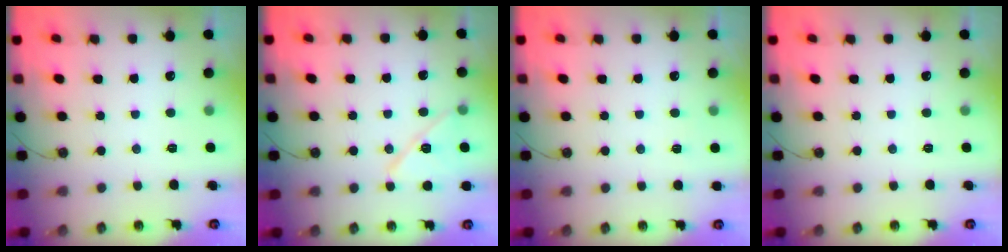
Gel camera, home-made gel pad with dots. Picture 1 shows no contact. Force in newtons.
{"total": 11.7, "press": 11.6, "slide": 0.9}
{"total": 2.6, "press": 1.9, "slide": 1.8}
{"total": 0.0}